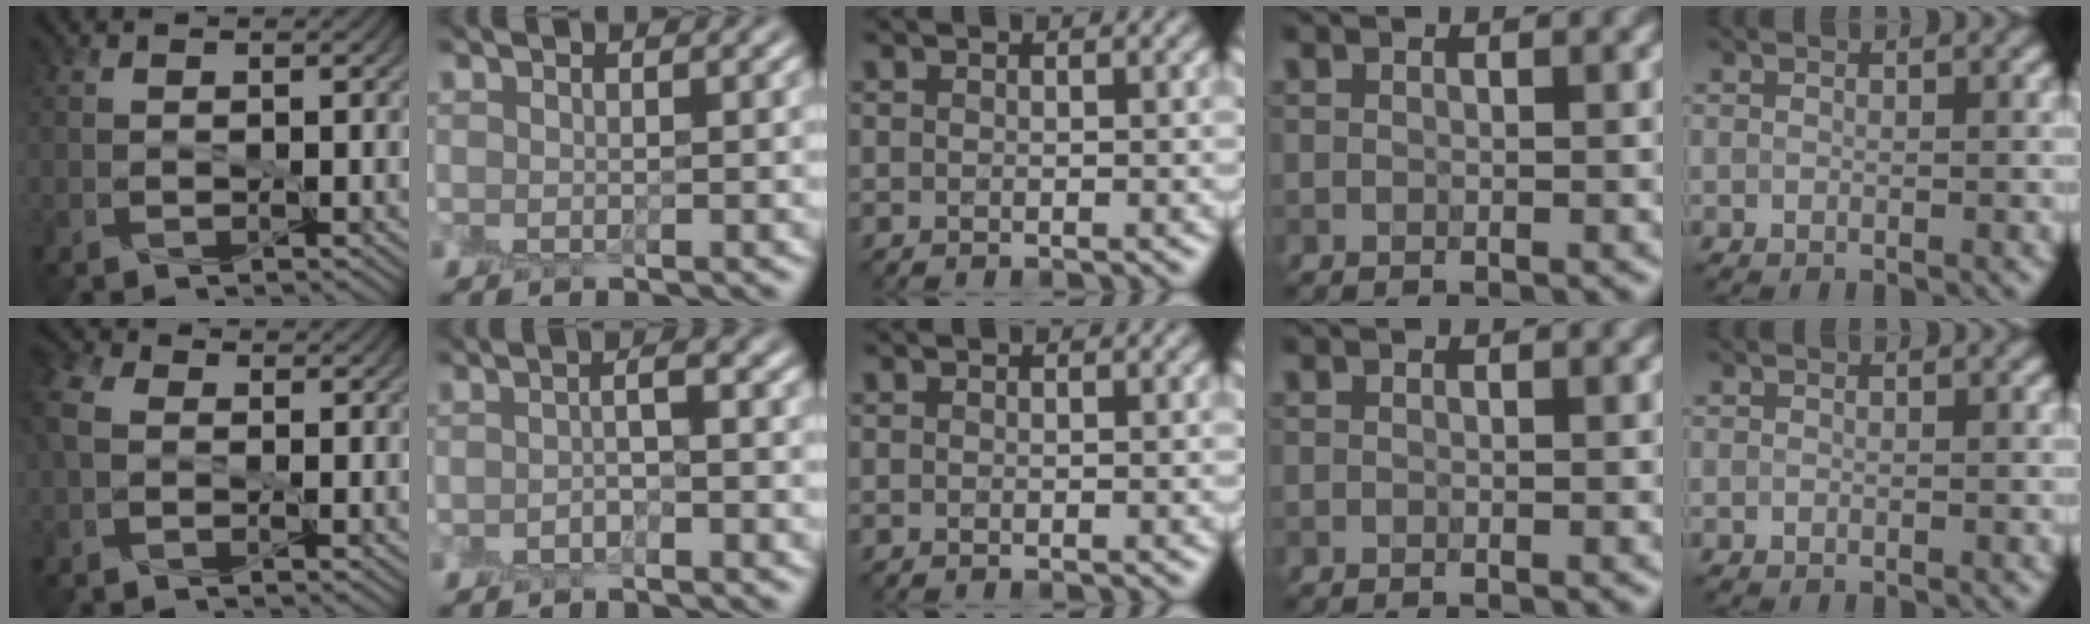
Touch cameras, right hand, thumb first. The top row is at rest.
{"thumb": {"total": 5.6, "force": [0.1, 4.0, 4.0], "torque": [-0.124, 0.012, -0.003]}, "index": {"total": 1.5, "force": [-0.5, 0.3, 1.4], "torque": [-0.027, 0.006, -0.013]}}